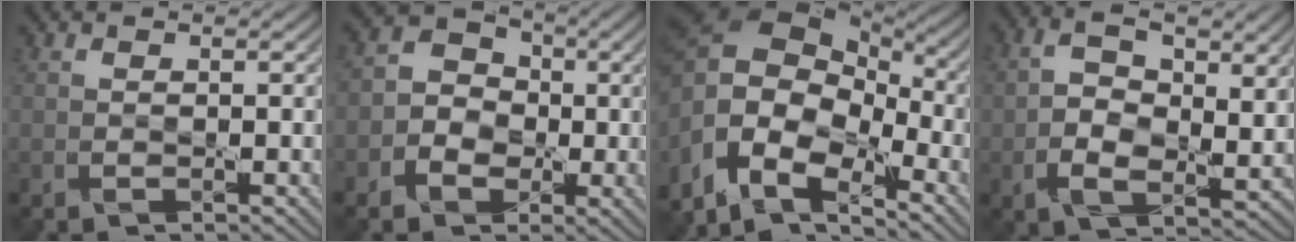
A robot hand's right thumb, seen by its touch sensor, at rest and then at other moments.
{"total": 4.8, "force": [-1.3, 4.2, 2.0], "torque": [-0.035, 0.007, -0.044]}
{"total": 15.1, "force": [-3.3, 10.0, 10.8], "torque": [-0.250, -0.024, -0.056]}
{"total": 8.8, "force": [0.2, 5.1, 7.2], "torque": [-0.156, -0.008, 0.001]}